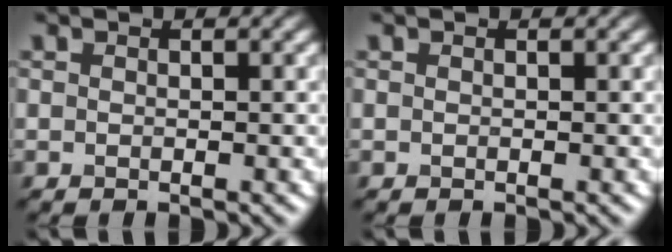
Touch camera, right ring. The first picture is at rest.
{"total": 0.0}